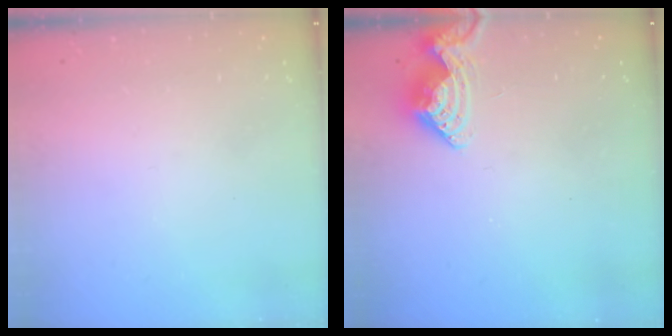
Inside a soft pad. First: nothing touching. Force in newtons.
{"total": 8.2, "press": 8.2, "slide": 0.6}